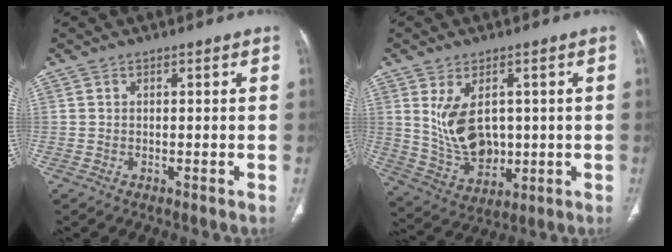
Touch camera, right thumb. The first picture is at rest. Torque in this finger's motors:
{"motor_torque": [-0.40, 0.89, 0.70, 0.37, 0.36]}